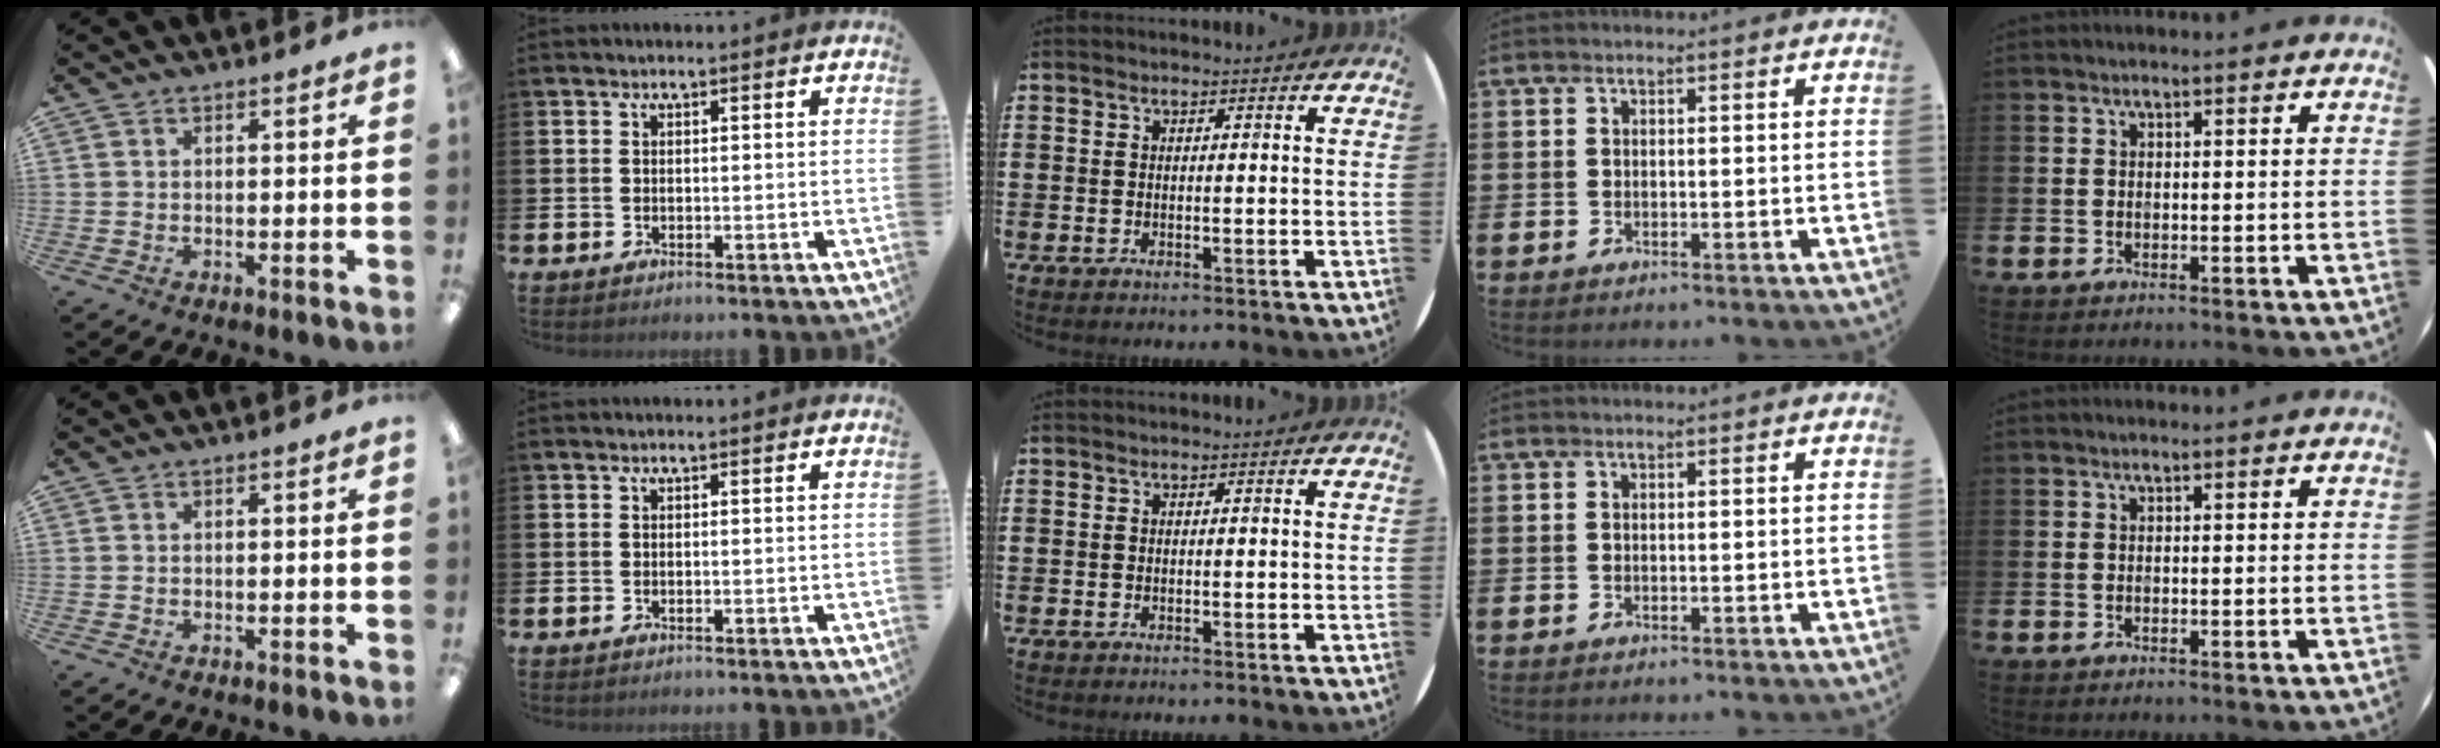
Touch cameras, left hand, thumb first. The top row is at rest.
{}